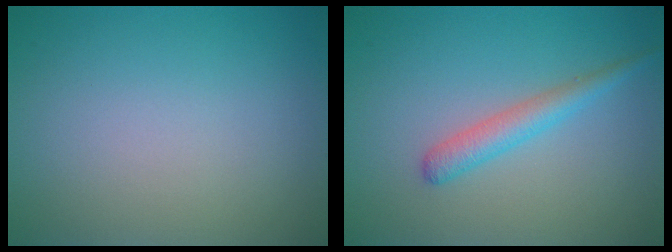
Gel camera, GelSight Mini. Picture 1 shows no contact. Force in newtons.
{"total": 2.3, "press": 2.3, "slide": 0.1}